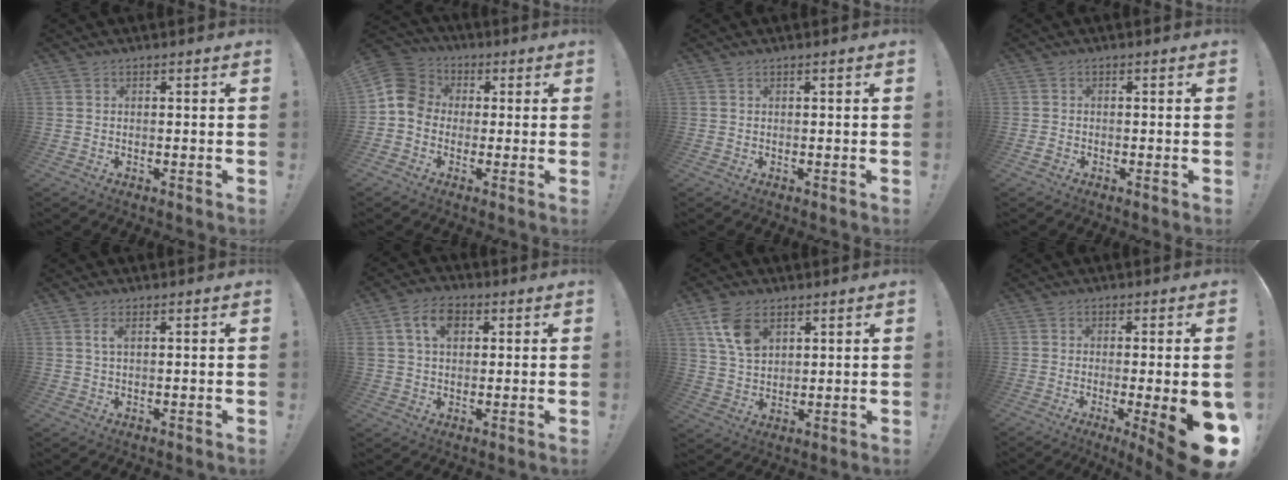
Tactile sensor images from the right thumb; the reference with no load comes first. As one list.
[{"total": 9.7, "force": [-0.3, 8.6, 4.4], "torque": [-0.078, 0.019, -0.001]}, {"total": 0.0}, {"total": 1.4, "force": [-1.1, 0.6, 0.6], "torque": [-0.012, 0.004, -0.018]}, {"total": 2.0, "force": [0.8, 0.6, 1.8], "torque": [-0.033, 0.001, 0.012]}, {"total": 8.9, "force": [2.9, 6.1, 5.7], "torque": [-0.101, 0.006, 0.054]}, {"total": 9.8, "force": [5.1, 6.1, 5.8], "torque": [-0.112, -0.010, 0.098]}, {"total": 13.5, "force": [-3.1, 1.8, 13.0], "torque": [-0.158, -0.002, -0.031]}]